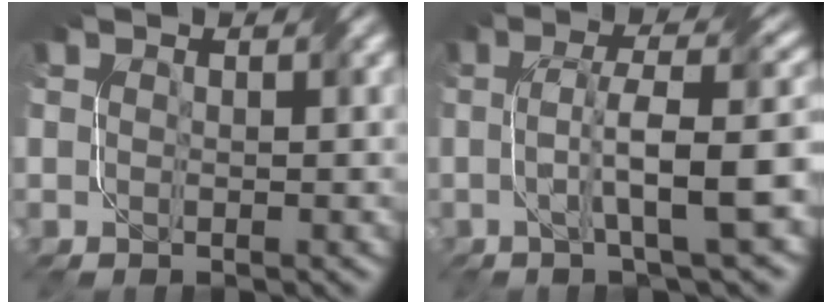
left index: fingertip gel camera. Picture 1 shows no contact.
{"total": 8.0, "force": [-1.1, 1.4, 7.8], "torque": [-0.116, 0.016, -0.020]}